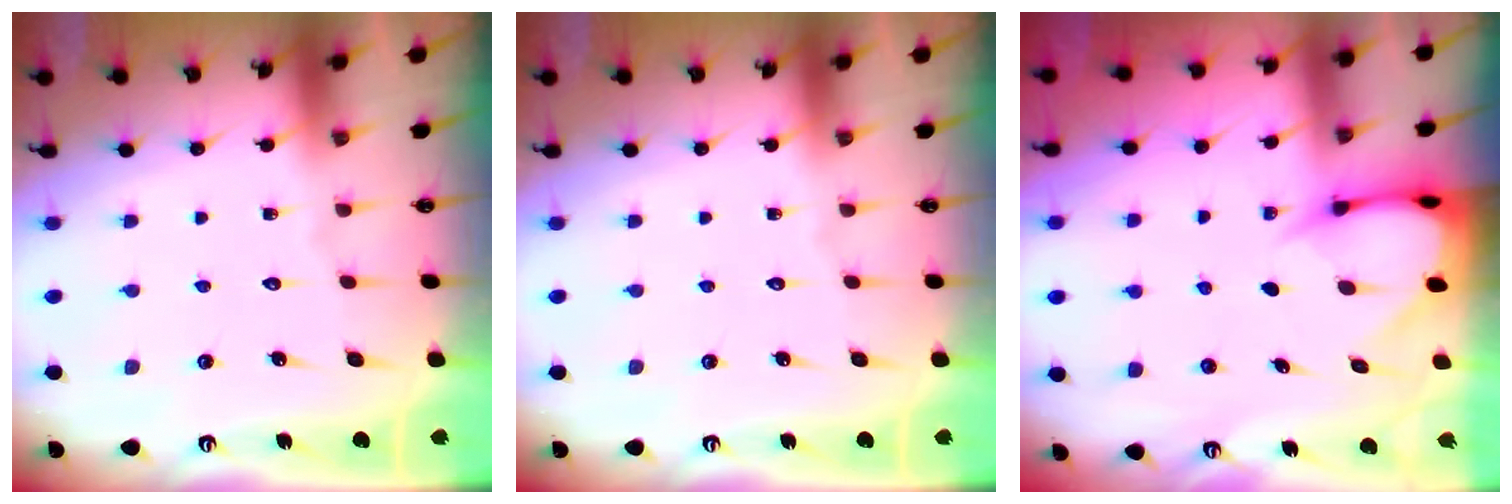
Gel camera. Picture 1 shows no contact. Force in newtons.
{"total": 0.0}
{"total": 3.9, "press": 3.9, "slide": 0.6}